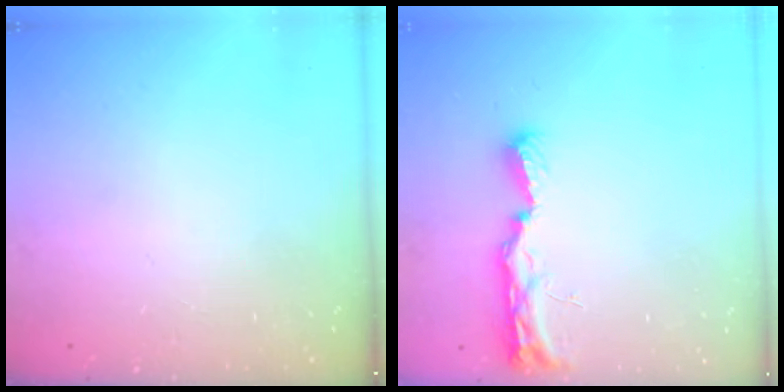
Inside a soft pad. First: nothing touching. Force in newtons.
{"total": 11.3, "press": 10.0, "slide": 5.1}